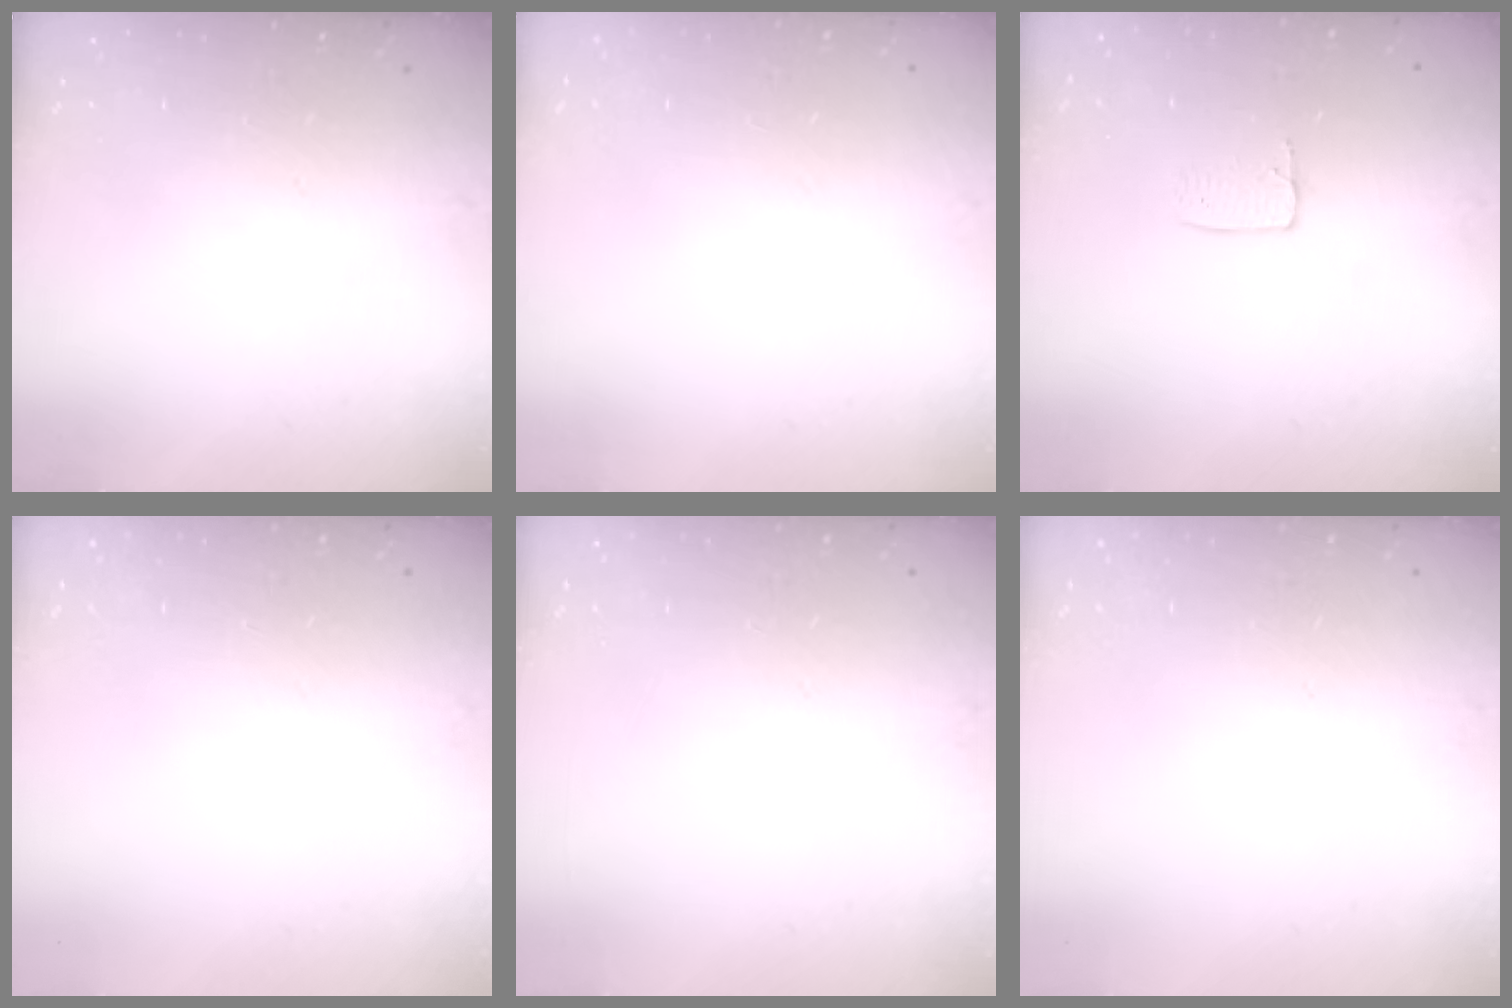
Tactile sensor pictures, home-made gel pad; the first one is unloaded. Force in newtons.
{"total": 0.5, "press": 0.5, "slide": 0.1}
{"total": 3.6, "press": 3.6, "slide": 0.2}
{"total": 0.0}
{"total": 0.0}
{"total": 0.0}